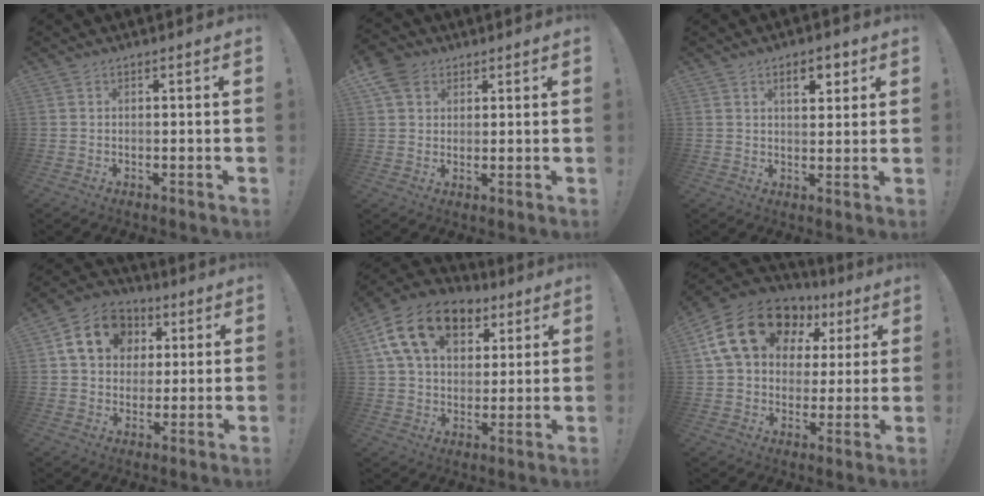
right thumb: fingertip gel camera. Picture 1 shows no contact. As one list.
[{"total": 7.5, "force": [3.8, 5.8, 2.7], "torque": [-0.050, -0.009, 0.079]}, {"total": 6.2, "force": [3.3, 2.9, 4.4], "torque": [-0.047, -0.010, 0.049]}, {"total": 15.0, "force": [4.8, 12.2, 7.3], "torque": [-0.104, -0.002, 0.097]}, {"total": 18.4, "force": [8.5, 12.2, 10.9], "torque": [-0.173, -0.029, 0.156]}, {"total": 21.6, "force": [9.3, 15.1, 12.3], "torque": [-0.196, -0.027, 0.190]}]